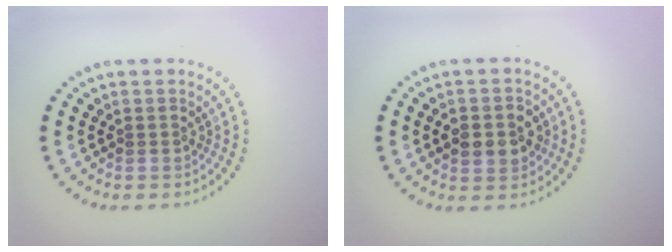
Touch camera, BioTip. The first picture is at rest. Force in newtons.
{"total": 3.6, "press": 3.6, "slide": 0.2}